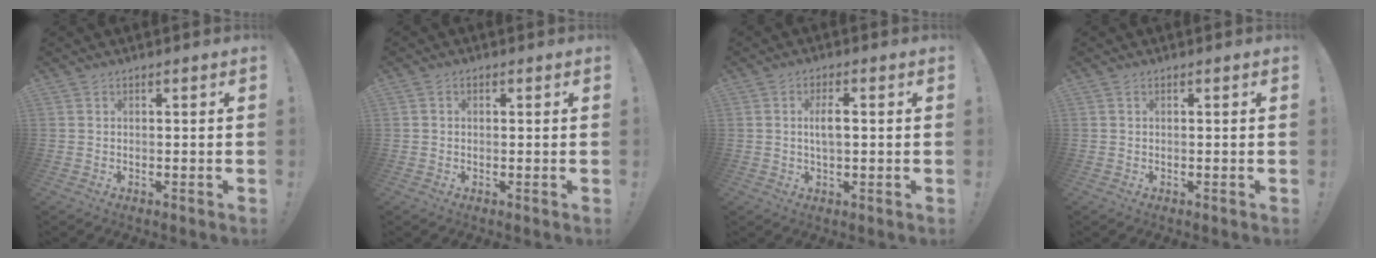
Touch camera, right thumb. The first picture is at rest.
{"total": 0.9, "force": [0.0, 0.7, 0.5], "torque": [0.000, -0.001, -0.002]}
{"total": 4.3, "force": [0.4, 1.6, 4.0], "torque": [-0.067, -0.003, 0.001]}
{"total": 0.0}